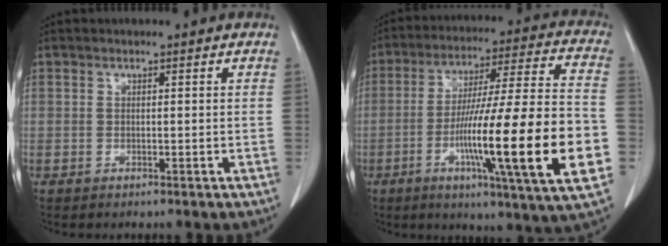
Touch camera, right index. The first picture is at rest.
{"total": 24.6, "force": [-6.4, 0.6, 23.8], "torque": [-0.354, -0.015, -0.105]}